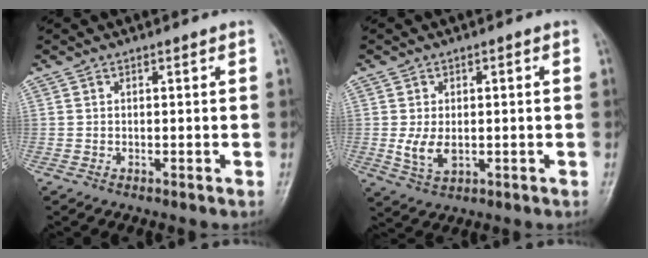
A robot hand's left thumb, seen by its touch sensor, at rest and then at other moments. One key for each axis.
{"total": 5.0, "fx": -0.6, "fy": 3.1, "fz": 3.8, "tx": -0.073, "ty": -0.004, "tz": -0.004}